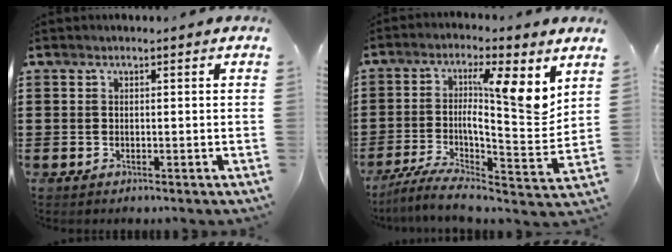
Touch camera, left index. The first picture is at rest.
{"total": 10.9, "force": [4.7, 2.4, 9.5], "torque": [-0.163, -0.035, 0.074]}